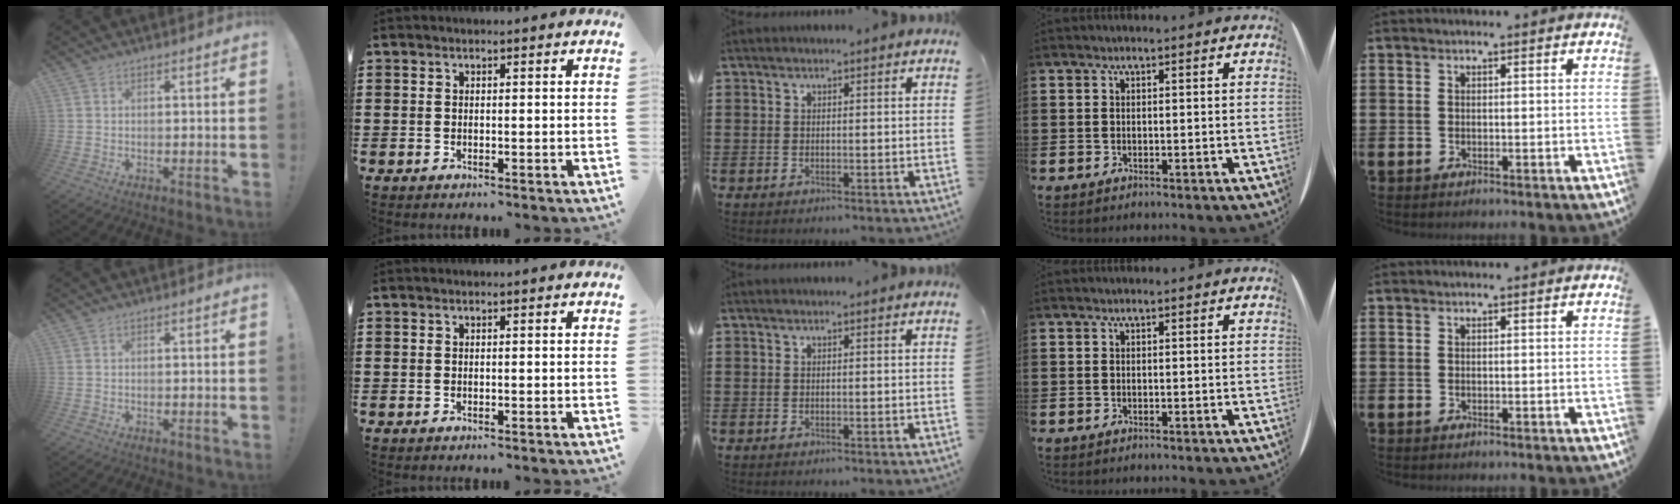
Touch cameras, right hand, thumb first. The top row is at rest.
{}